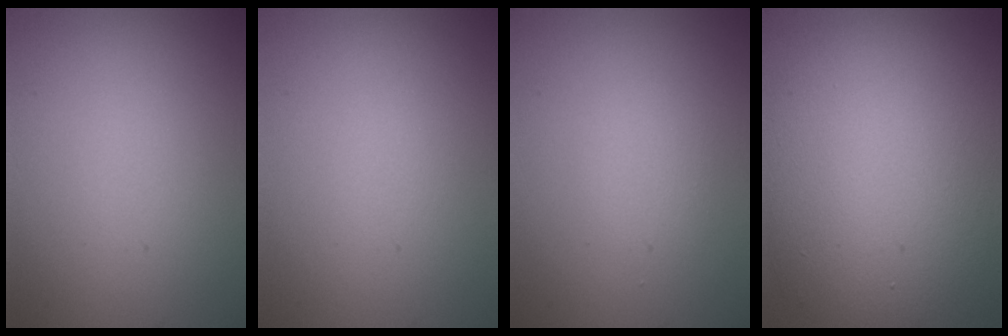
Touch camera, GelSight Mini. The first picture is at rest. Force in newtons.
{"total": 0.0}
{"total": 1.1, "press": 1.1, "slide": 0.1}
{"total": 13.1, "press": 13.1, "slide": 0.7}